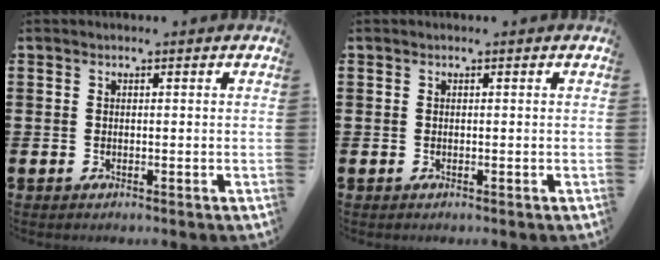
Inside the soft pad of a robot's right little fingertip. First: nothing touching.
{"total": 0.0}